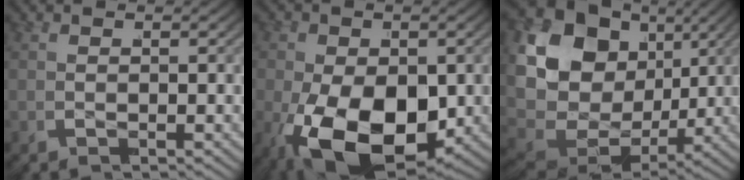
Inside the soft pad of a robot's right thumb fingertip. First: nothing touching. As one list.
[{"total": 13.8, "force": [-4.1, 8.7, 10.0], "torque": [-0.192, -0.056, -0.040]}, {"total": 20.4, "force": [2.1, 15.1, 13.6], "torque": [-0.294, -0.012, 0.032]}]